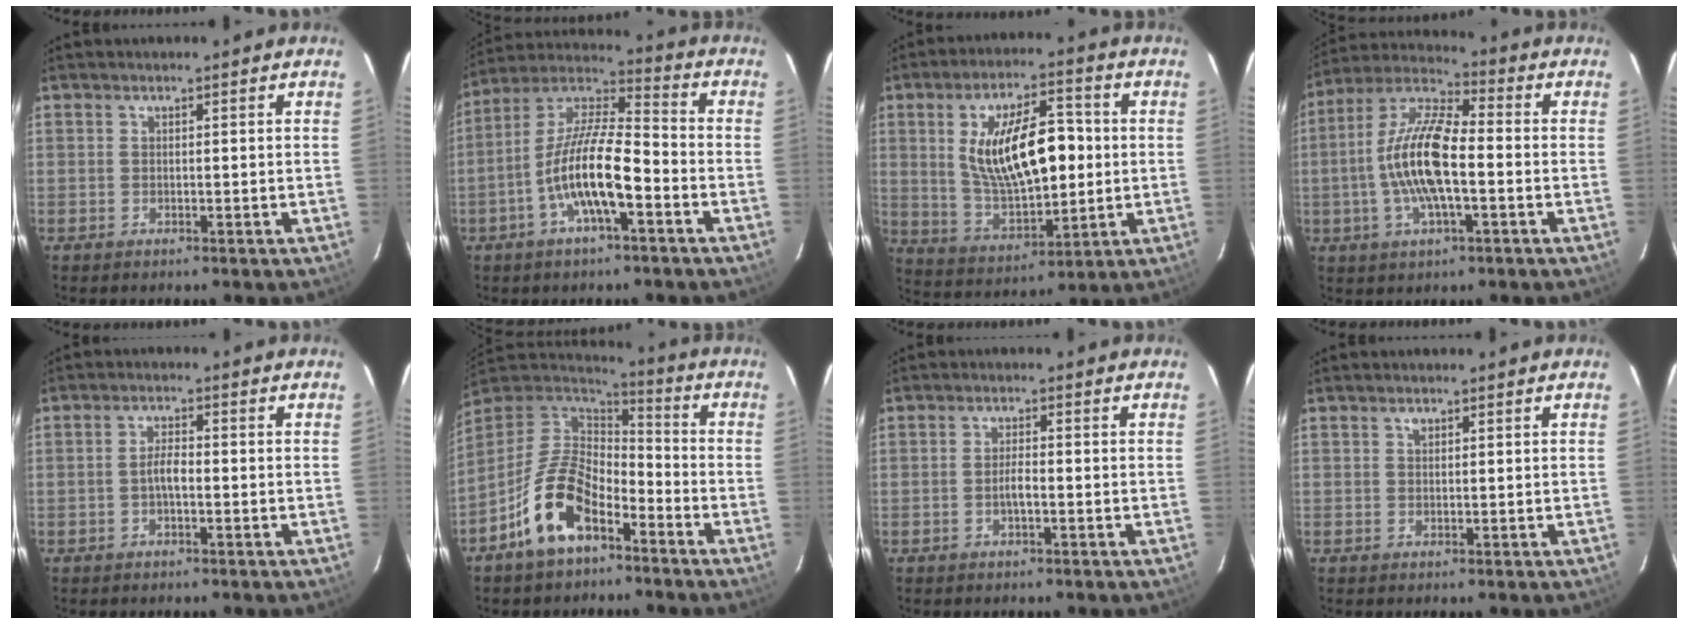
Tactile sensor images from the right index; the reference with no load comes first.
{"total": 13.8, "force": [-5.3, 3.4, 12.3], "torque": [-0.241, 0.001, -0.105]}
{"total": 16.9, "force": [1.9, 7.3, 15.1], "torque": [-0.266, 0.008, 0.051]}
{"total": 14.1, "force": [-2.3, 4.6, 13.2], "torque": [-0.264, 0.007, -0.051]}
{"total": 2.6, "force": [-0.8, 0.8, 2.3], "torque": [-0.047, 0.006, -0.016]}
{"total": 14.7, "force": [-7.9, 7.6, 9.8], "torque": [-0.200, 0.006, -0.148]}
{"total": 2.2, "force": [-0.8, 0.5, 2.0], "torque": [-0.040, 0.003, -0.016]}
{"total": 0.7, "force": [0.4, 0.5, 0.3], "torque": [-0.005, 0.002, 0.008]}